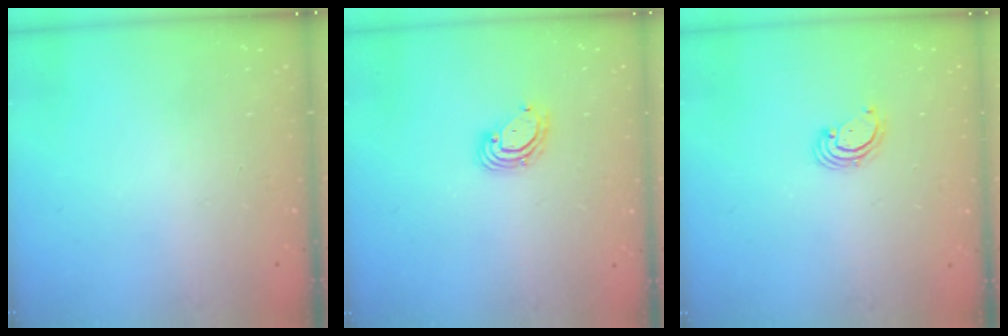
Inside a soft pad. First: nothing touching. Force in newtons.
{"total": 5.2, "press": 5.2, "slide": 0.6}
{"total": 2.8, "press": 2.8, "slide": 0.3}